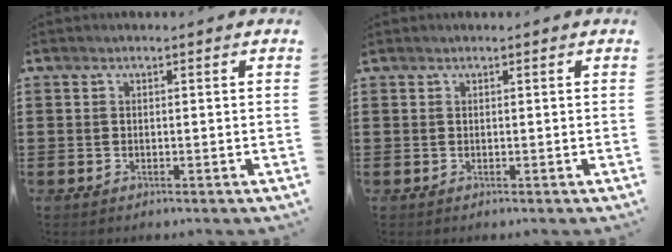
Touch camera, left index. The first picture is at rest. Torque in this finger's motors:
{"motor_torque": [1.66, 0.48, 0.00, 0.00]}